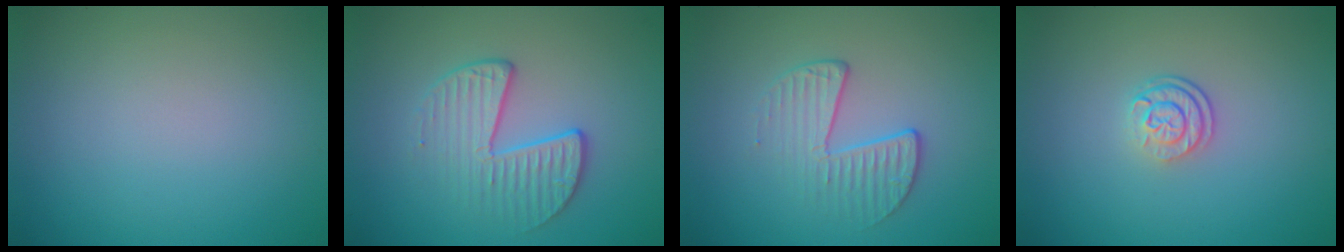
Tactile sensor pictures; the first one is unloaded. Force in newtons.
{"total": 3.4, "press": 2.8, "slide": 2.0}
{"total": 2.4, "press": 1.7, "slide": 1.8}
{"total": 2.6, "press": 1.9, "slide": 1.8}